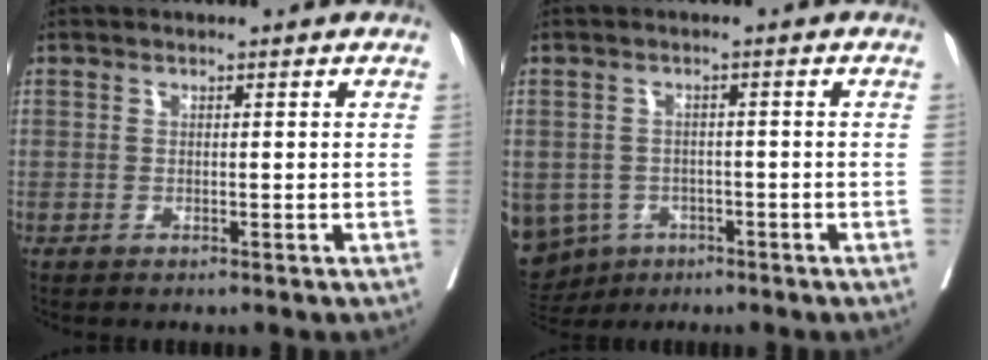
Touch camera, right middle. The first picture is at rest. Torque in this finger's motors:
{"motor_torque": [0.71, 0.00, 1.05, 0.21]}